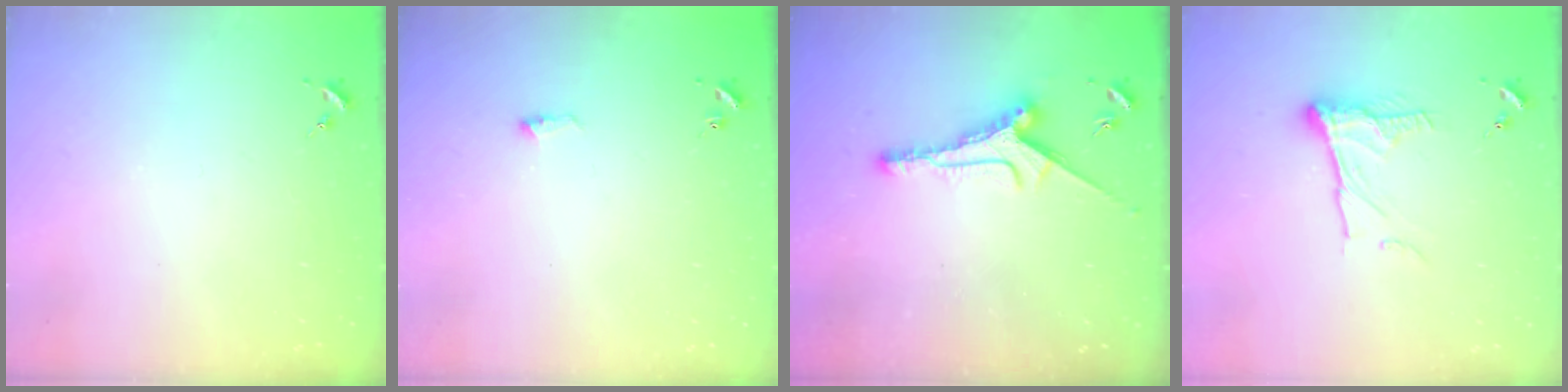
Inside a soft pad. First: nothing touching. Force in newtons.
{"total": 5.3, "press": 5.3, "slide": 0.7}
{"total": 8.4, "press": 8.4, "slide": 0.3}
{"total": 12.6, "press": 12.6, "slide": 0.7}